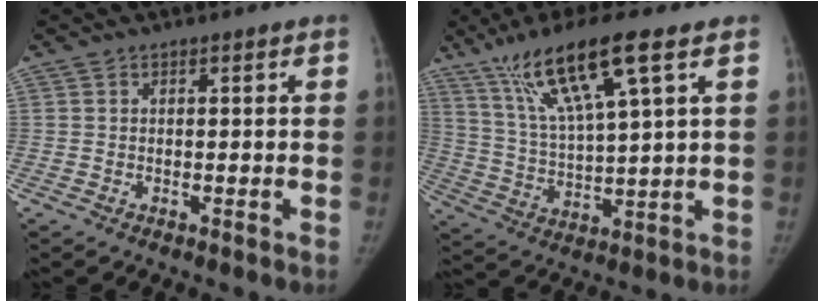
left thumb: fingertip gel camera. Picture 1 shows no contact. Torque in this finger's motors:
{"motor_torque": [1.07, -0.34, 1.29, -0.91, 0.42]}